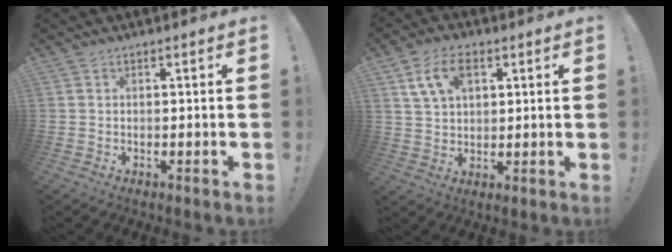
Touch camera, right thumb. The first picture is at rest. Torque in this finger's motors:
{"motor_torque": [-0.32, 0.72, 0.11, 0.05, 0.21]}